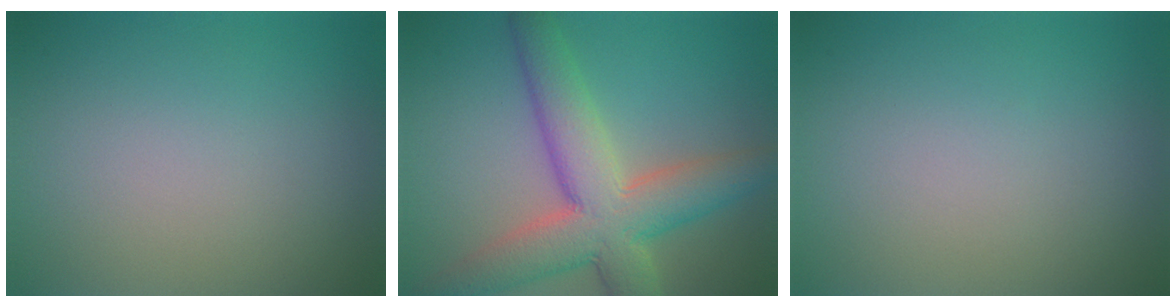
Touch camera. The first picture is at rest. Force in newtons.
{"total": 8.9, "press": 8.8, "slide": 0.6}
{"total": 0.0}